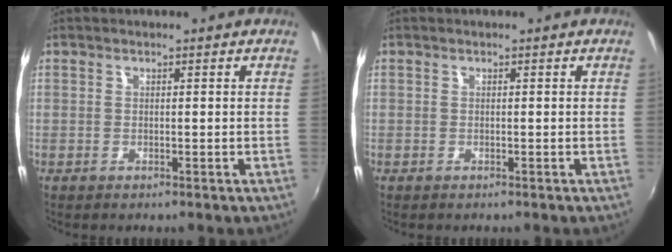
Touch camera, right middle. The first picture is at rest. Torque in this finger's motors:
{"motor_torque": [0.16, -0.37, 0.05, 0.01]}